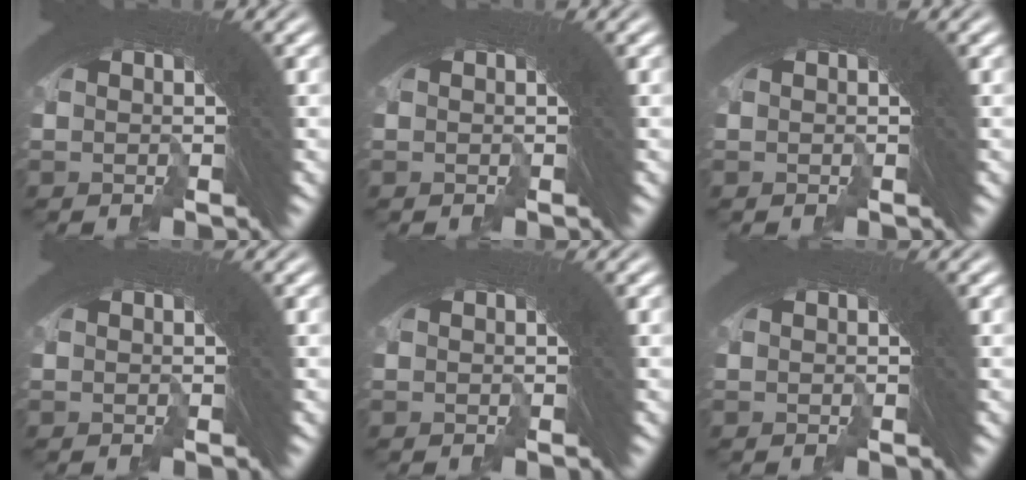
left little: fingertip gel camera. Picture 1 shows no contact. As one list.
[{"total": 0.0}, {"total": 0.0}, {"total": 0.0}, {"total": 0.0}, {"total": 0.0}]